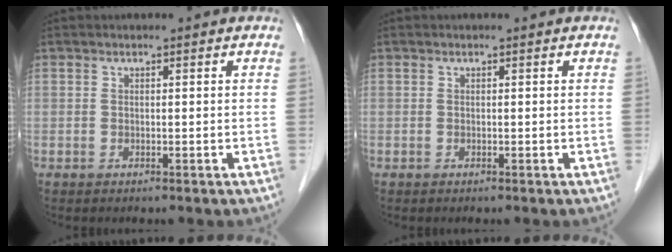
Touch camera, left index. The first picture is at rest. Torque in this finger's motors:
{"motor_torque": [0.01, 0.00, 0.00, -0.01]}